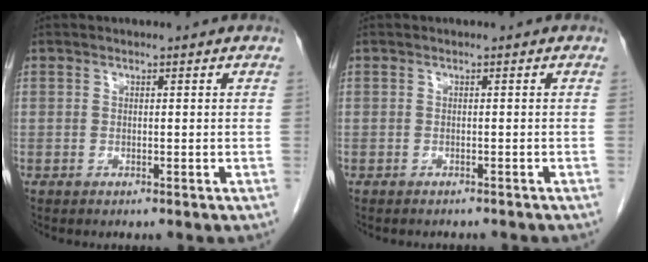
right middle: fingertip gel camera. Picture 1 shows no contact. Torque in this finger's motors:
{"motor_torque": [0.38, -0.33, 0.01, 0.03]}